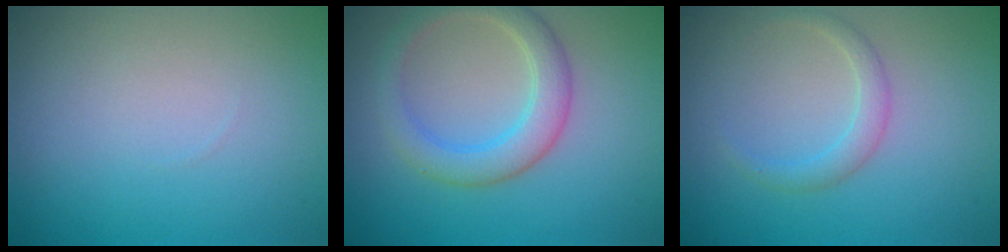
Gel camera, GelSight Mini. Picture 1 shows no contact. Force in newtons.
{"total": 3.7, "press": 3.7, "slide": 0.2}
{"total": 1.7, "press": 1.7, "slide": 0.1}